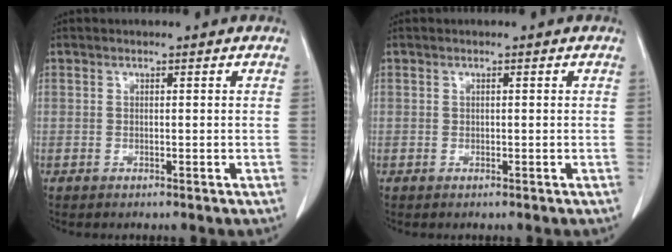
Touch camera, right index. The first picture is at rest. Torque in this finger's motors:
{"motor_torque": [0.09, -0.01, 0.00, 0.01]}